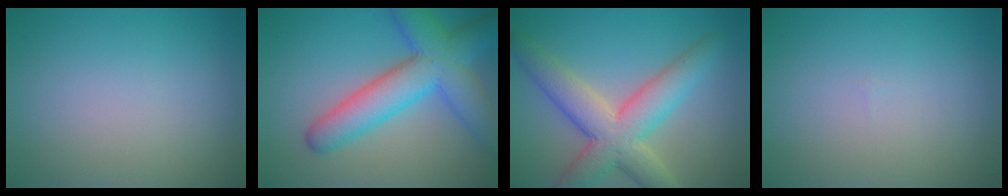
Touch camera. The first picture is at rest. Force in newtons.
{"total": 7.8, "press": 7.8, "slide": 0.3}
{"total": 7.2, "press": 7.2, "slide": 0.5}
{"total": 0.0}